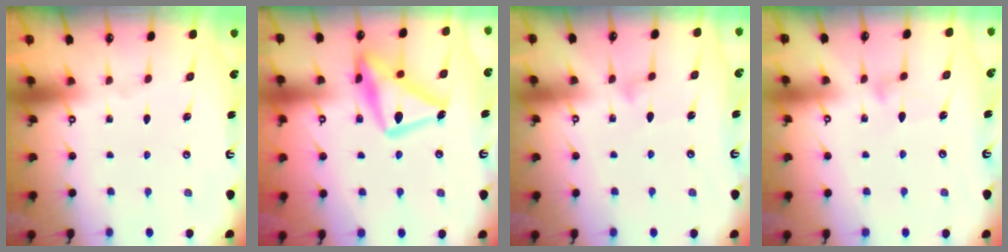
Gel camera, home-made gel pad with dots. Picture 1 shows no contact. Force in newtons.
{"total": 19.2, "press": 19.2, "slide": 1.2}
{"total": 6.1, "press": 6.1, "slide": 0.3}
{"total": 5.4, "press": 5.4, "slide": 0.4}